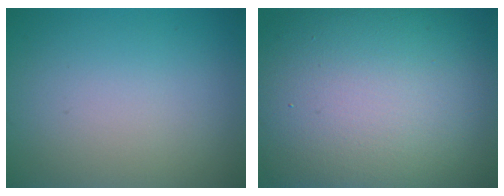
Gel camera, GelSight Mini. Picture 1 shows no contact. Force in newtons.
{"total": 19.0, "press": 19.0, "slide": 0.6}